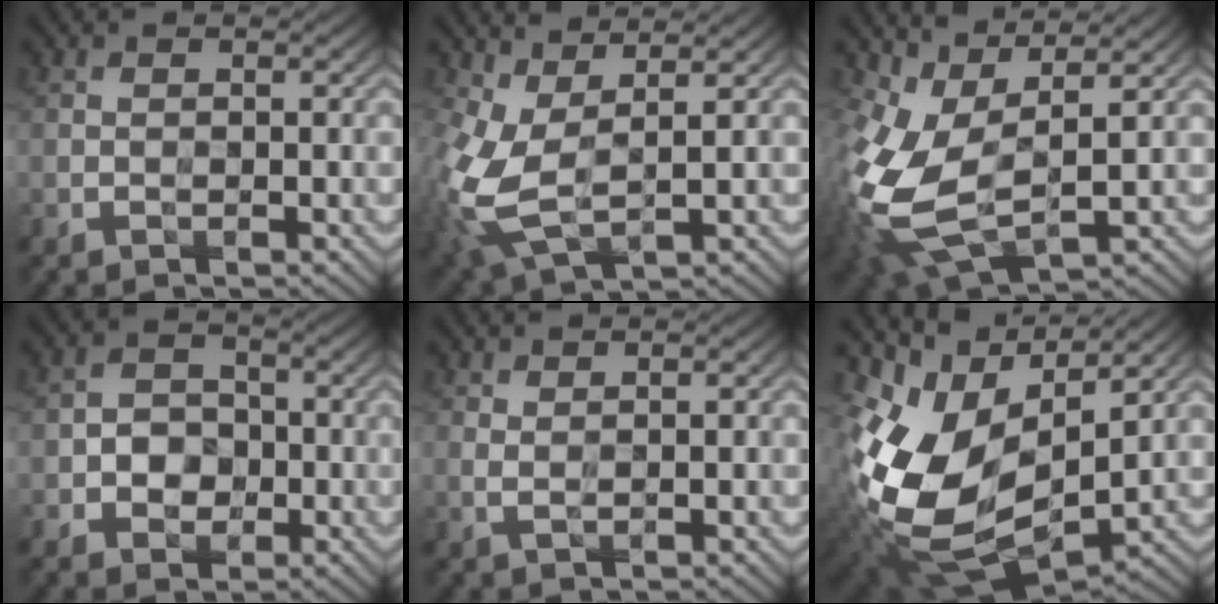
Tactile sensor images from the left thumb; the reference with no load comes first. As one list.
[{"total": 9.7, "force": [0.5, 5.6, 8.0], "torque": [-0.227, -0.020, 0.016]}, {"total": 13.7, "force": [0.7, 8.1, 11.0], "torque": [-0.290, -0.027, 0.027]}, {"total": 4.0, "force": [-1.1, 3.2, 2.0], "torque": [-0.030, 0.000, -0.024]}, {"total": 1.1, "force": [0.8, 0.3, 0.7], "torque": [-0.022, -0.001, 0.017]}, {"total": 15.7, "force": [1.6, 10.0, 12.0], "torque": [-0.288, -0.028, 0.047]}]